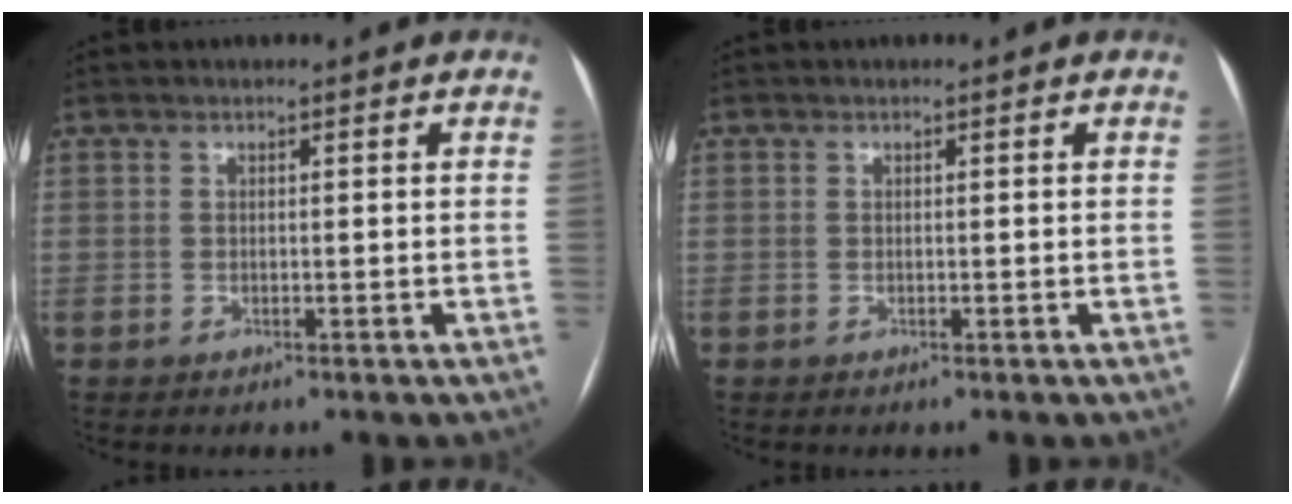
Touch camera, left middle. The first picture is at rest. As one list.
[{"total": 0.0}]